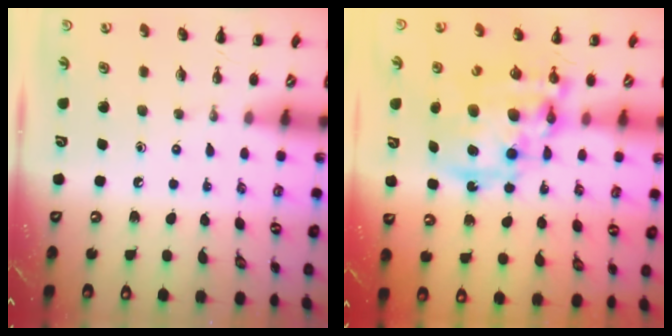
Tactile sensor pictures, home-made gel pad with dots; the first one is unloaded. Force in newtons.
{"total": 16.5, "press": 16.1, "slide": 3.6}